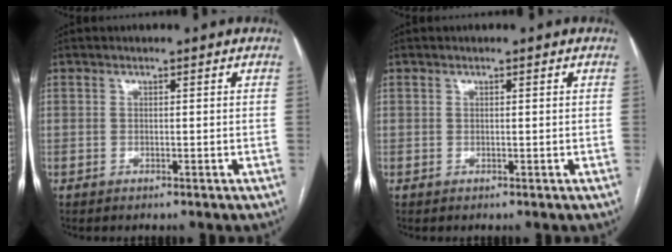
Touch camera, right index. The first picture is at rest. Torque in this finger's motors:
{"motor_torque": [0.18, 0.07, 0.03, 0.01]}